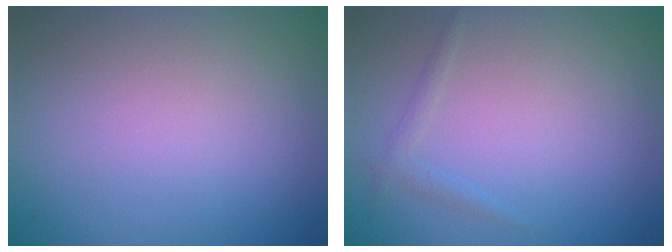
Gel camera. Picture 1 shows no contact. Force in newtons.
{"total": 0.9, "press": 0.9, "slide": 0.1}